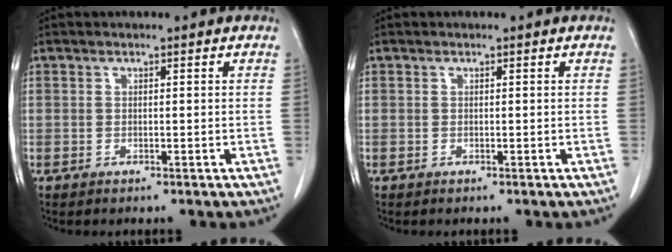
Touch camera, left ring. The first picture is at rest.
{"total": 0.0}